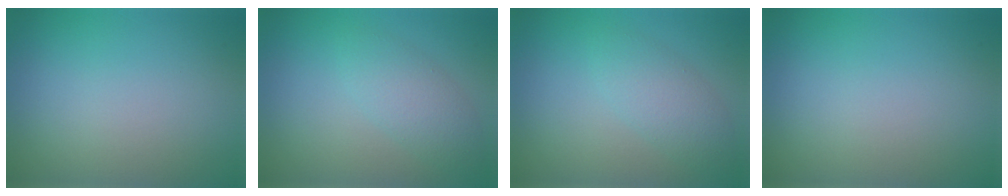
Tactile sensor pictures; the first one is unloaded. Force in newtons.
{"total": 2.7, "press": 2.7, "slide": 0.1}
{"total": 2.7, "press": 2.7, "slide": 0.1}
{"total": 0.0}